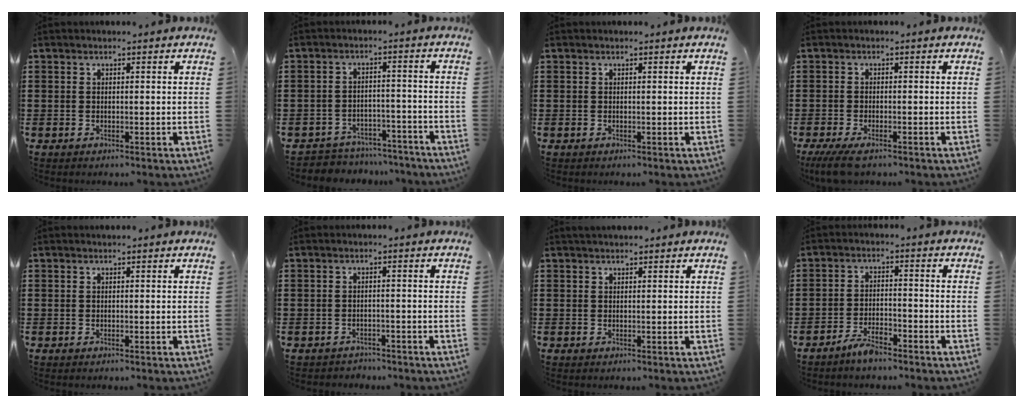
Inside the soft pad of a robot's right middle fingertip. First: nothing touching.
{"total": 4.1, "force": [-4.1, 0.7, -0.2], "torque": [-0.004, 0.004, -0.087]}
{"total": 0.0}
{"total": 2.8, "force": [-2.2, 0.5, 1.7], "torque": [-0.049, -0.011, -0.047]}
{"total": 0.0}
{"total": 1.4, "force": [-1.4, 0.4, -0.1], "torque": [-0.004, 0.001, -0.032]}
{"total": 1.1, "force": [1.0, 0.2, 0.2], "torque": [-0.006, 0.000, 0.019]}
{"total": 3.4, "force": [-2.9, 0.7, 1.6], "torque": [-0.035, 0.005, -0.059]}